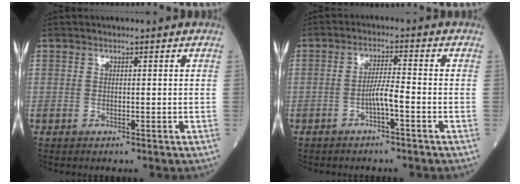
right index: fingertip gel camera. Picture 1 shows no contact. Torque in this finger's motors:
{"motor_torque": [0.27, -0.13, 0.28, 0.08]}